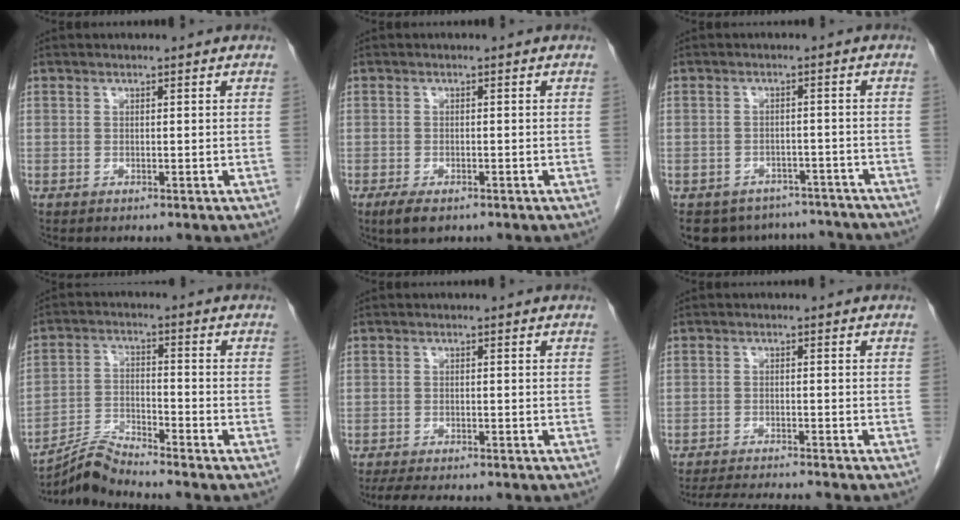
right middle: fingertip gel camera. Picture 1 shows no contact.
{"total": 3.2, "force": [-2.0, 1.2, 2.1], "torque": [-0.046, -0.007, -0.029]}
{"total": 11.1, "force": [-9.8, 5.0, 1.5], "torque": [-0.022, 0.012, -0.114]}
{"total": 5.8, "force": [-5.7, -1.2, 0.4], "torque": [-0.018, -0.008, -0.108]}
{"total": 7.4, "force": [-6.3, 1.9, 3.4], "torque": [-0.052, -0.011, -0.091]}
{"total": 8.8, "force": [-8.3, -0.3, 3.1], "torque": [-0.044, -0.013, -0.126]}